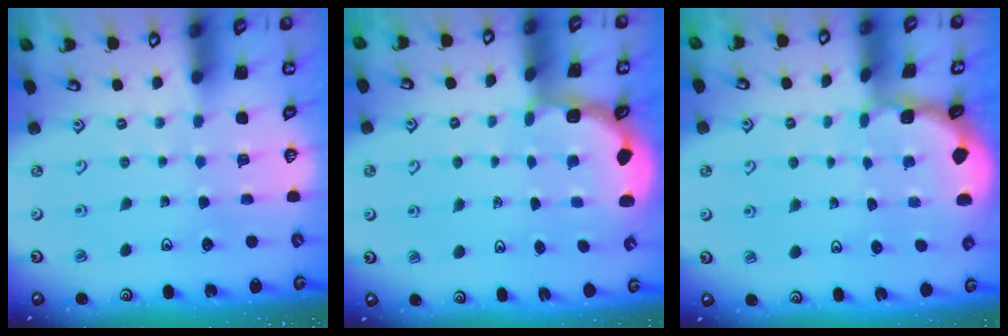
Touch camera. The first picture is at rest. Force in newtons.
{"total": 2.7, "press": 2.1, "slide": 1.7}
{"total": 1.3, "press": 1.2, "slide": 0.1}